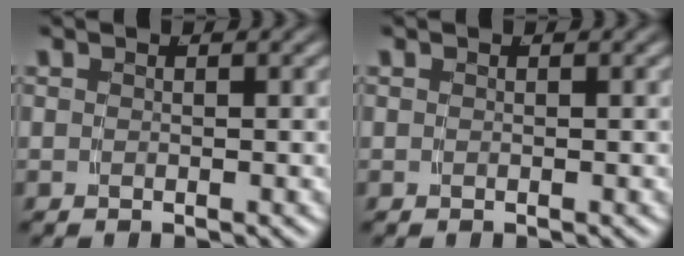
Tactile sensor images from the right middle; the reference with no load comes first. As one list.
[{"total": 0.0}]